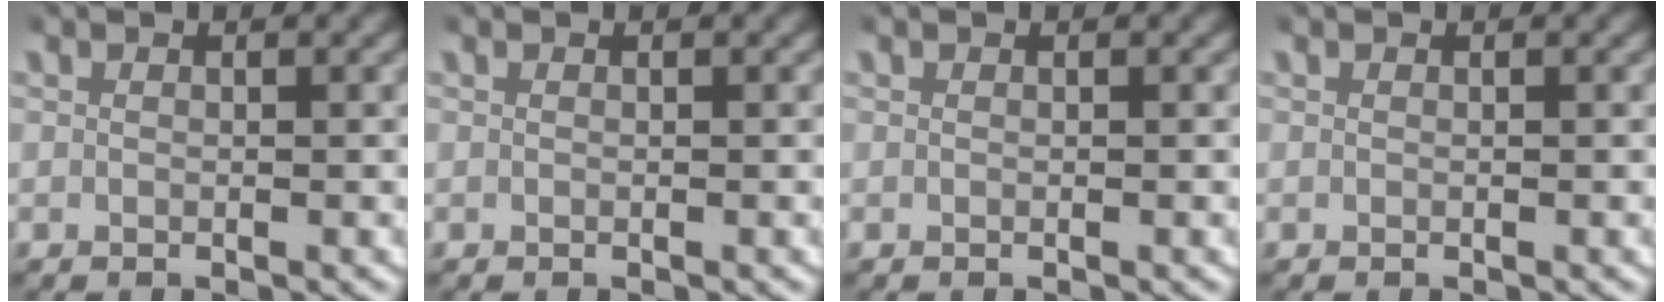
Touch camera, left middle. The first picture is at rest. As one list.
[{"total": 0.0}, {"total": 0.0}, {"total": 0.0}]